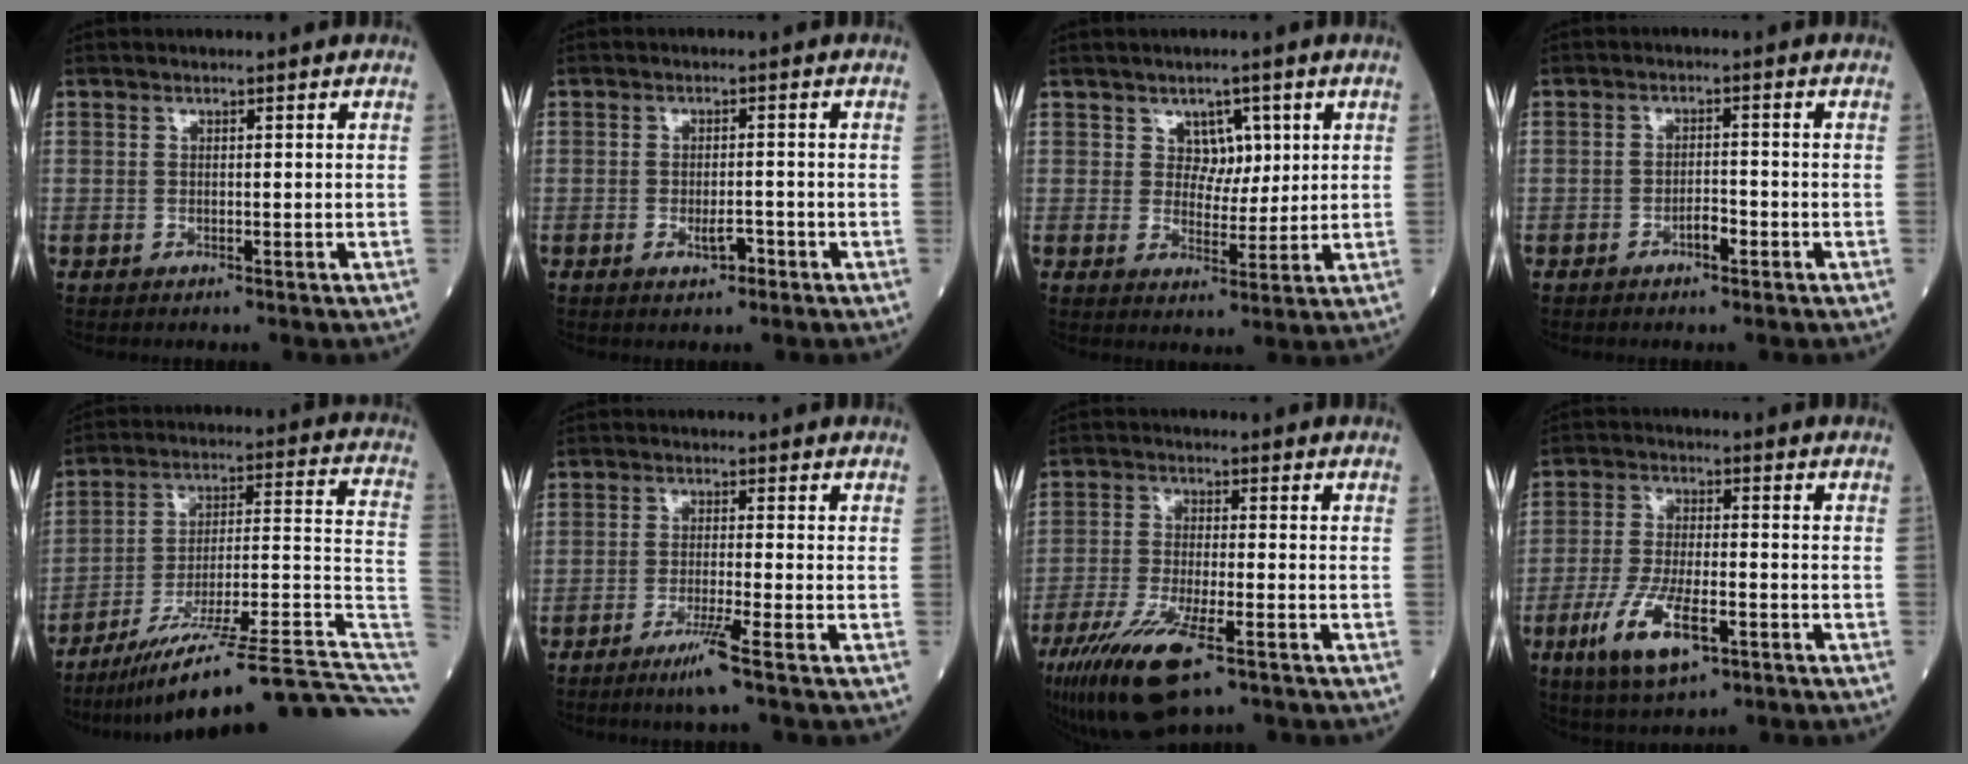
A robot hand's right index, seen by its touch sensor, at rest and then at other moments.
{"total": 2.4, "force": [-1.2, 0.9, 1.8], "torque": [-0.030, 0.002, -0.017]}
{"total": 4.2, "force": [1.8, 3.1, 2.1], "torque": [-0.020, 0.002, 0.029]}
{"total": 2.2, "force": [-1.3, 0.8, 1.7], "torque": [-0.025, 0.003, -0.022]}
{"total": 26.7, "force": [-20.4, 1.7, 17.2], "torque": [-0.166, 0.016, -0.308]}
{"total": 4.5, "force": [-2.8, -1.1, 3.4], "torque": [-0.065, -0.013, -0.057]}
{"total": 12.1, "force": [-7.2, 2.5, 9.3], "torque": [-0.179, -0.029, -0.124]}
{"total": 10.1, "force": [-4.7, 3.0, 8.4], "torque": [-0.174, -0.015, -0.080]}